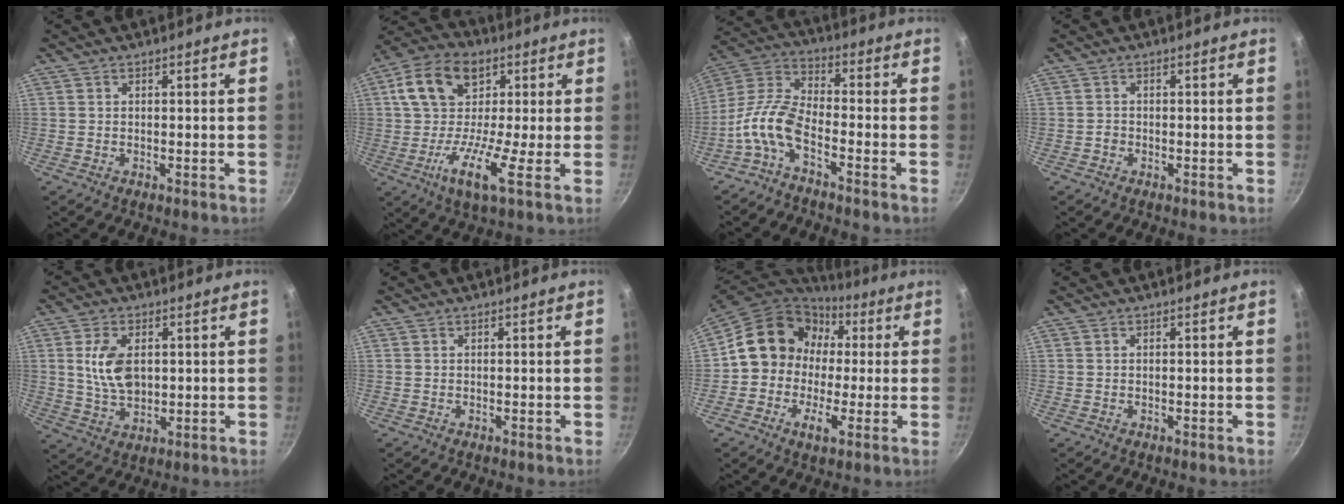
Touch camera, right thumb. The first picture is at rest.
{"total": 14.4, "force": [0.5, 7.7, 12.1], "torque": [-0.205, 0.019, -0.018]}
{"total": 9.9, "force": [-4.8, 4.1, 7.7], "torque": [-0.168, 0.047, -0.114]}
{"total": 0.8, "force": [-0.4, 0.7, 0.1], "torque": [-0.002, 0.004, -0.008]}
{"total": 9.0, "force": [1.5, 5.6, 6.9], "torque": [-0.117, -0.012, 0.032]}
{"total": 0.0}
{"total": 16.4, "force": [1.7, 13.7, 8.9], "torque": [-0.127, 0.036, 0.010]}
{"total": 0.0}